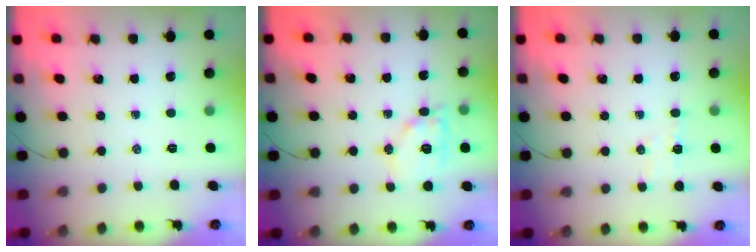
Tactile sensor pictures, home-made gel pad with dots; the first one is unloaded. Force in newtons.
{"total": 10.7, "press": 10.6, "slide": 1.3}
{"total": 4.7, "press": 4.6, "slide": 1.0}